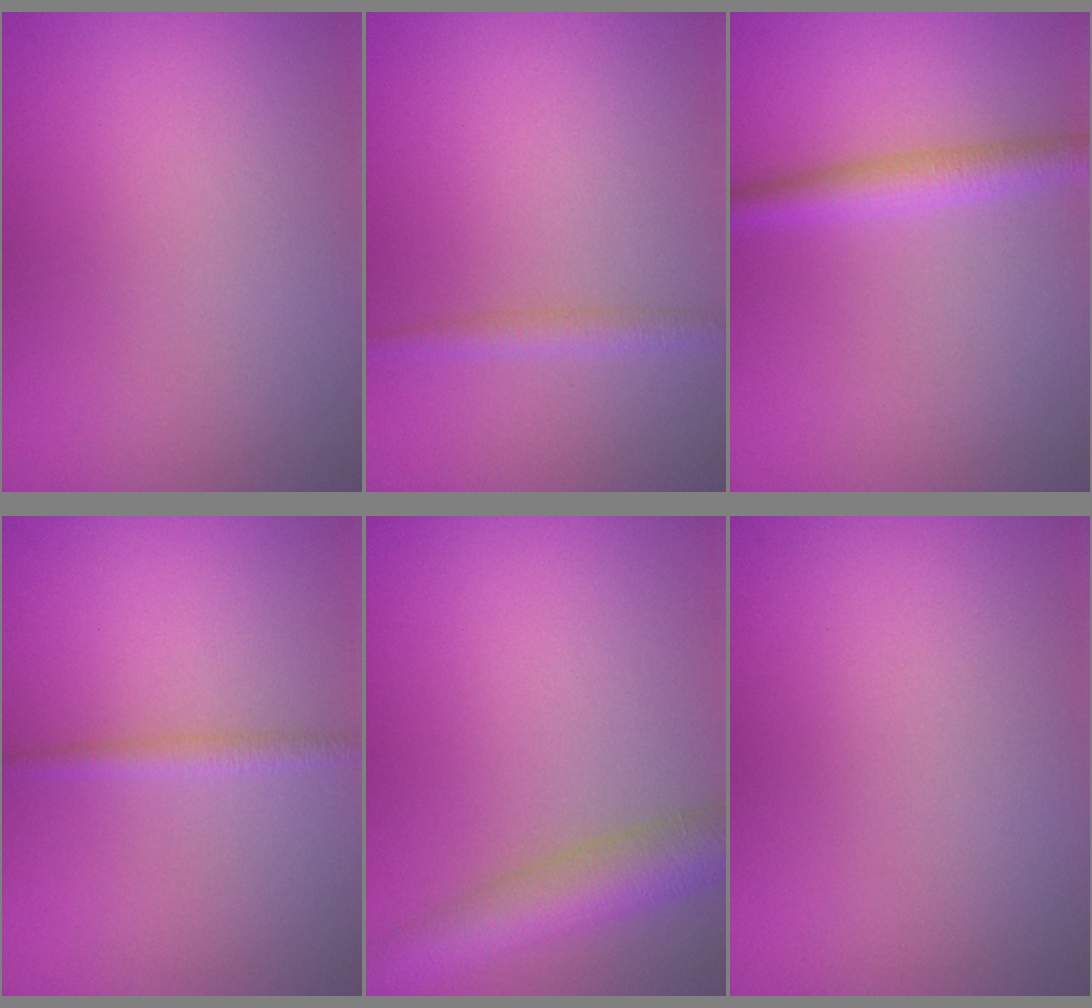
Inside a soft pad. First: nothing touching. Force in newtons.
{"total": 1.6, "press": 1.6, "slide": 0.1}
{"total": 2.5, "press": 2.5, "slide": 0.0}
{"total": 1.2, "press": 1.2, "slide": 0.1}
{"total": 5.6, "press": 5.6, "slide": 0.2}
{"total": 0.0}